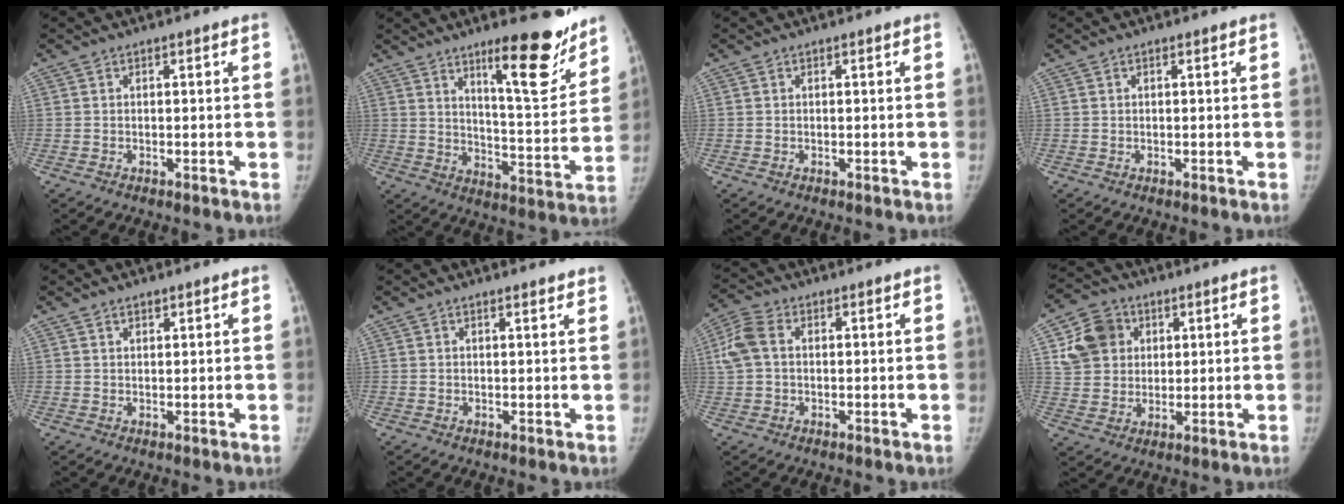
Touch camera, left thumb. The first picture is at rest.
{"total": 16.4, "force": [11.1, 3.8, 11.4], "torque": [-0.123, -0.084, 0.173]}
{"total": 0.0}
{"total": 0.0}
{"total": 1.5, "force": [1.2, 0.7, 0.6], "torque": [-0.003, -0.007, 0.018]}
{"total": 2.0, "force": [1.7, 0.3, 0.9], "torque": [-0.005, -0.005, 0.023]}
{"total": 5.9, "force": [1.0, 4.0, 4.3], "torque": [-0.107, 0.018, 0.017]}
{"total": 10.0, "force": [3.5, 8.6, 3.9], "torque": [-0.044, -0.003, 0.065]}